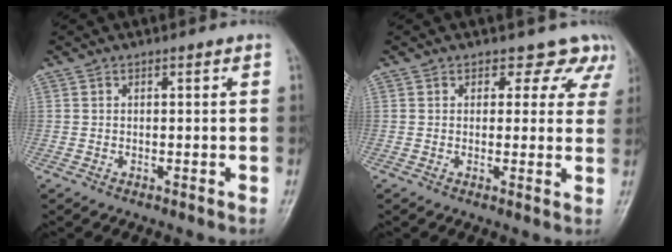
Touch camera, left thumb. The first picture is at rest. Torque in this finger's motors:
{"motor_torque": [-0.19, 0.08, -0.19, 0.02, 0.07]}